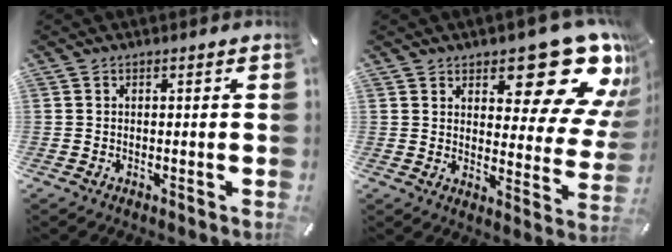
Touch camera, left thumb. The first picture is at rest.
{"total": 18.5, "force": [11.9, 8.7, 11.2], "torque": [-0.118, -0.099, 0.194]}